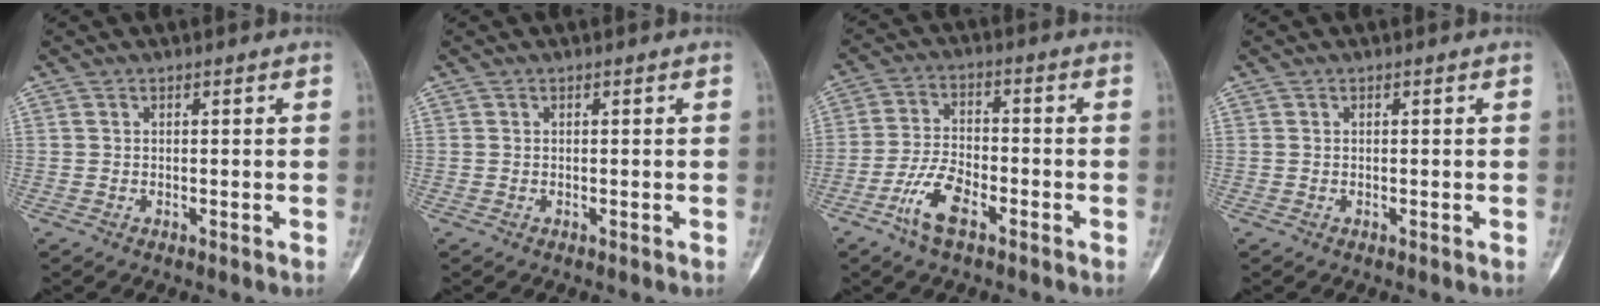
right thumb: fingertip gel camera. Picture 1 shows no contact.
{"total": 0.0}
{"total": 8.1, "force": [-4.4, 3.5, 5.8], "torque": [-0.118, 0.021, -0.087]}
{"total": 0.0}